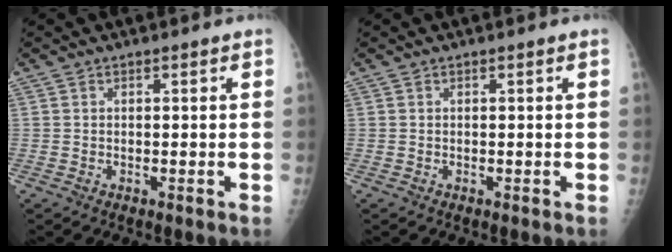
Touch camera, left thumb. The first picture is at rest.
{"total": 0.0}